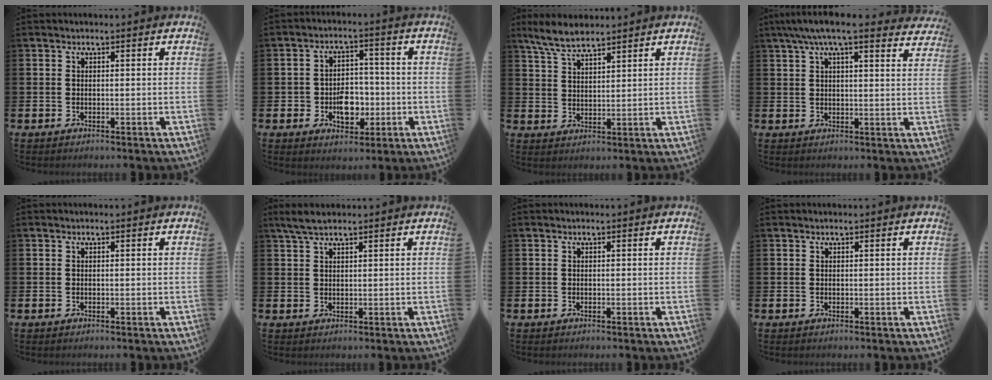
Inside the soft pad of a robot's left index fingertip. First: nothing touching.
{"total": 5.2, "force": [-1.5, 3.9, 3.1], "torque": [-0.052, 0.006, -0.032]}
{"total": 6.0, "force": [5.4, 1.2, 2.3], "torque": [-0.065, -0.012, 0.102]}
{"total": 6.6, "force": [5.7, 1.0, 3.1], "torque": [-0.062, -0.015, 0.101]}
{"total": 0.0}
{"total": 3.7, "force": [2.8, 1.0, 2.1], "torque": [-0.044, 0.000, 0.051]}
{"total": 0.0}
{"total": 0.0}